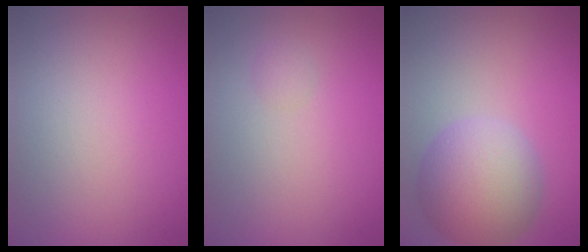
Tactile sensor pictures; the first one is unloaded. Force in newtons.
{"total": 0.7, "press": 0.7, "slide": 0.0}
{"total": 6.8, "press": 6.8, "slide": 0.3}